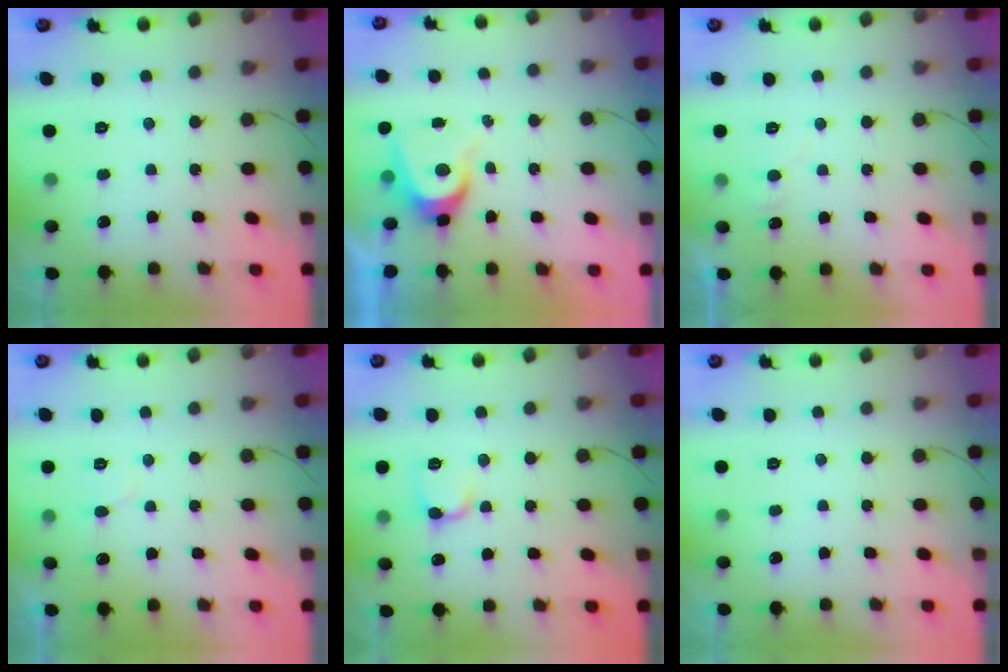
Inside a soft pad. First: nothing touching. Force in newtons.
{"total": 6.6, "press": 6.6, "slide": 0.5}
{"total": 4.5, "press": 4.4, "slide": 0.5}
{"total": 5.1, "press": 5.1, "slide": 0.4}
{"total": 5.3, "press": 5.2, "slide": 0.6}
{"total": 0.0}